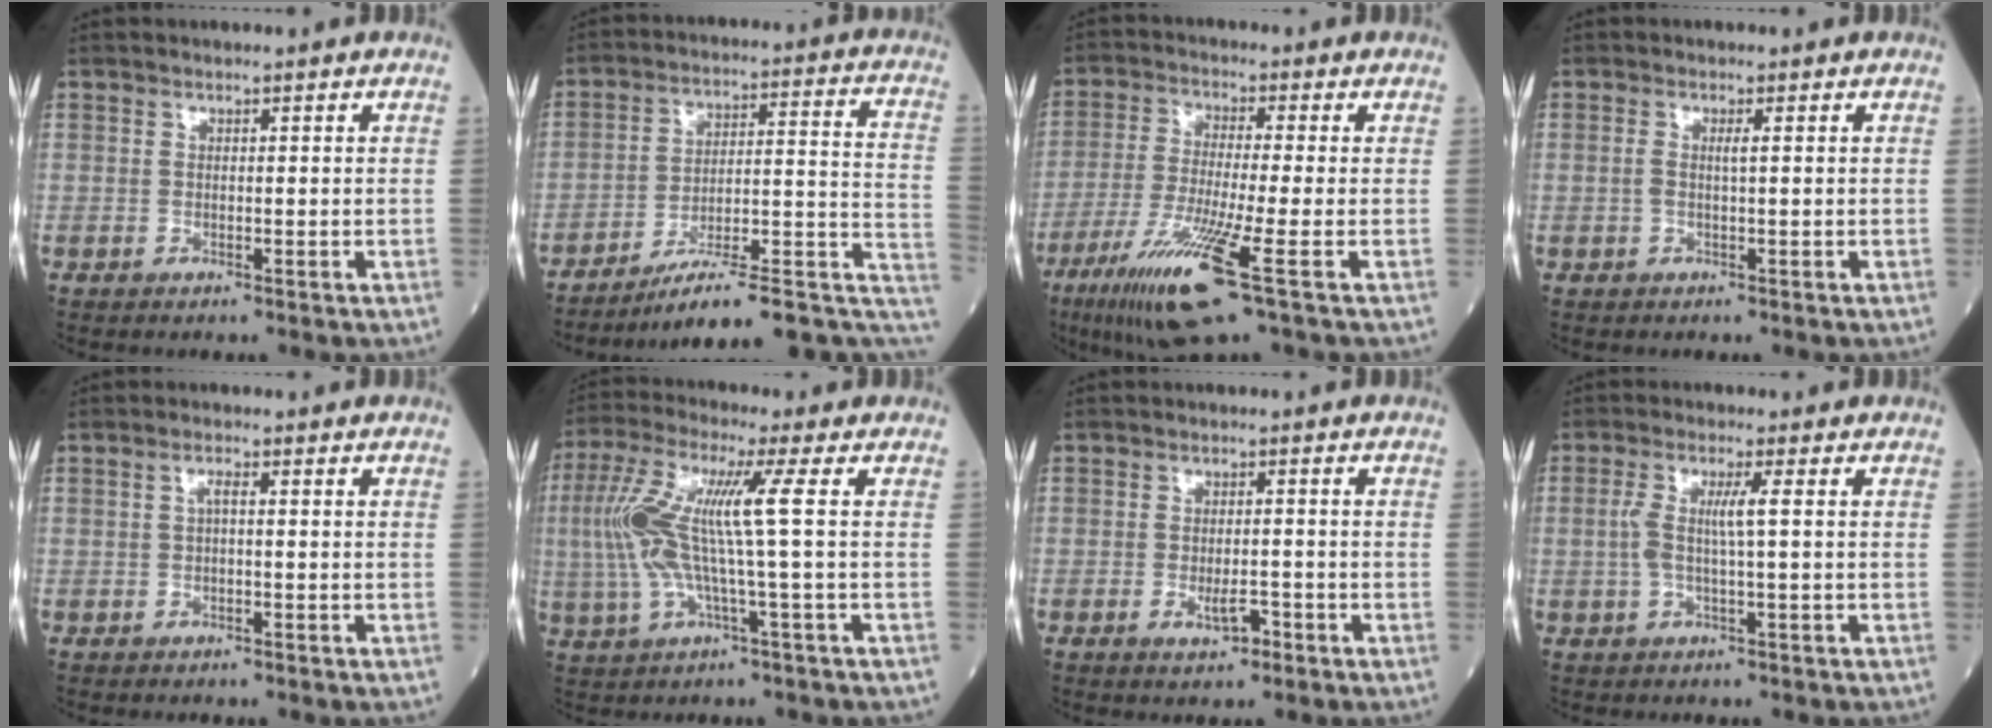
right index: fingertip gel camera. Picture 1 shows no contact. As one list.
[{"total": 17.7, "force": [-13.1, 3.6, 11.3], "torque": [-0.096, 0.053, -0.187]}, {"total": 12.0, "force": [-5.8, -0.4, 10.5], "torque": [-0.214, -0.035, -0.108]}, {"total": 1.3, "force": [0.2, 0.0, 1.3], "torque": [-0.033, 0.001, 0.001]}, {"total": 1.2, "force": [0.1, 0.2, 1.2], "torque": [-0.023, 0.003, 0.001]}, {"total": 11.4, "force": [0.8, -0.1, 11.4], "torque": [-0.254, 0.017, 0.009]}, {"total": 2.9, "force": [-1.4, 1.1, 2.3], "torque": [-0.039, 0.001, -0.020]}, {"total": 4.2, "force": [0.3, -0.1, 4.2], "torque": [-0.091, 0.007, 0.005]}]